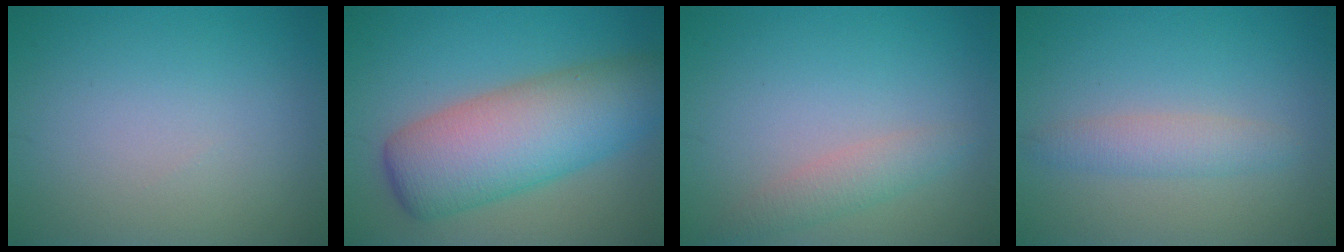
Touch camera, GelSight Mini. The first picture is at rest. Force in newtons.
{"total": 9.5, "press": 9.5, "slide": 0.2}
{"total": 2.0, "press": 2.0, "slide": 0.1}
{"total": 2.2, "press": 2.2, "slide": 0.0}